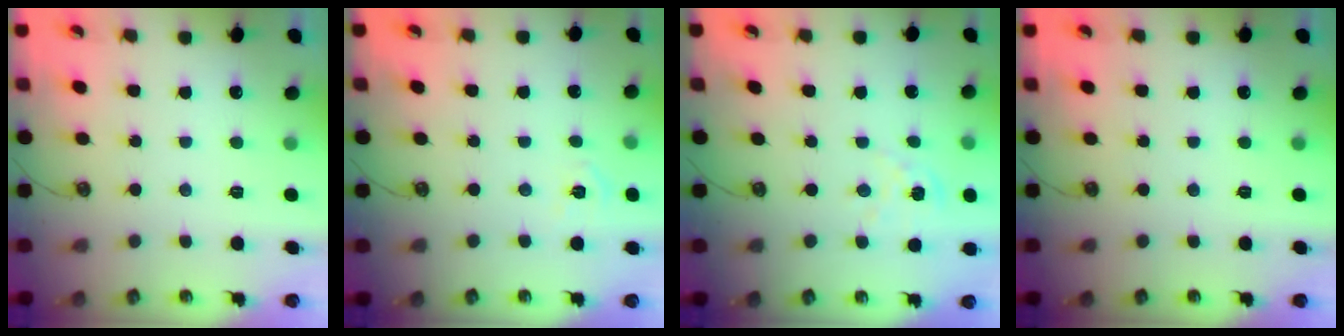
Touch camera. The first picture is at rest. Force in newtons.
{"total": 4.1, "press": 4.1, "slide": 0.3}
{"total": 2.3, "press": 2.3, "slide": 0.3}
{"total": 0.0}